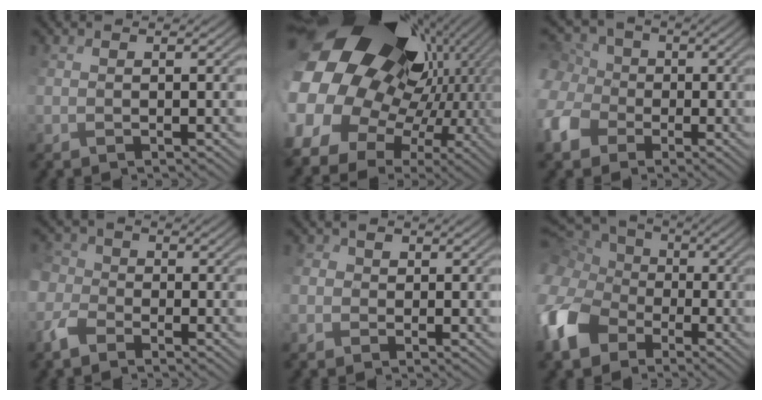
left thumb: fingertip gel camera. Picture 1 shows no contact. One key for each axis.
{"total": 22.7, "fx": 3.7, "fy": 18.2, "fz": 13.1, "tx": -0.268, "ty": -0.010, "tz": 0.037}
{"total": 8.3, "fx": -0.8, "fy": 7.2, "fz": 4.0, "tx": -0.128, "ty": 0.005, "tz": -0.021}
{"total": 3.5, "fx": -1.8, "fy": 2.4, "fz": 1.7, "tx": -0.051, "ty": 0.007, "tz": -0.046}
{"total": 2.1, "fx": -0.6, "fy": 2.0, "fz": 0.6, "tx": -0.015, "ty": 0.005, "tz": -0.009}
{"total": 13.3, "fx": -2.6, "fy": 10.6, "fz": 7.7, "tx": -0.246, "ty": -0.029, "tz": -0.032}